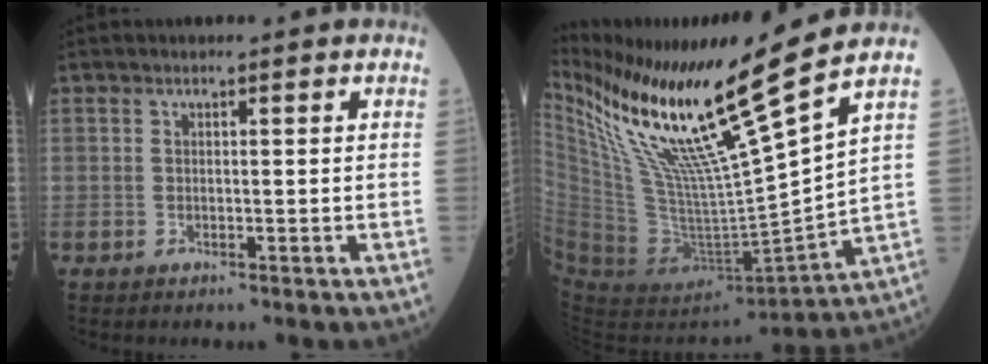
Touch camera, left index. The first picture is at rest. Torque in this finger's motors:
{"motor_torque": [0.61, -0.80, 0.50, 0.21]}